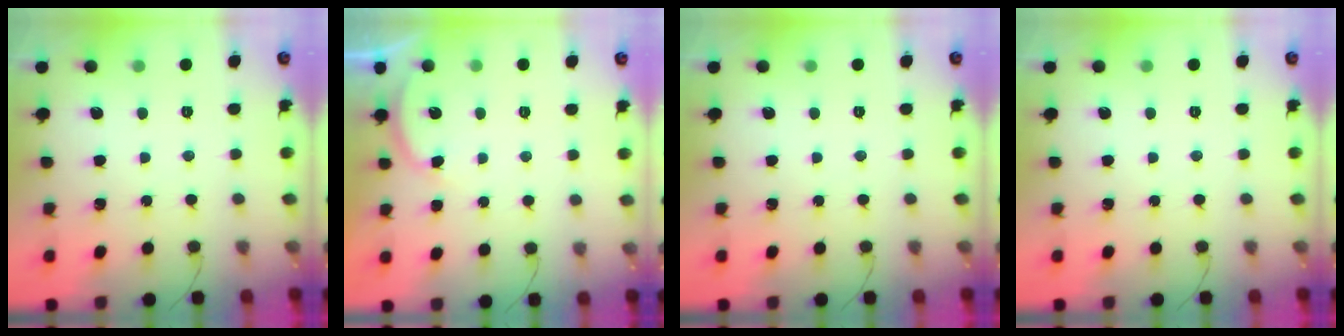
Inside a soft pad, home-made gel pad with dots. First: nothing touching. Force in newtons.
{"total": 3.2, "press": 3.1, "slide": 0.6}
{"total": 0.0}
{"total": 0.0}